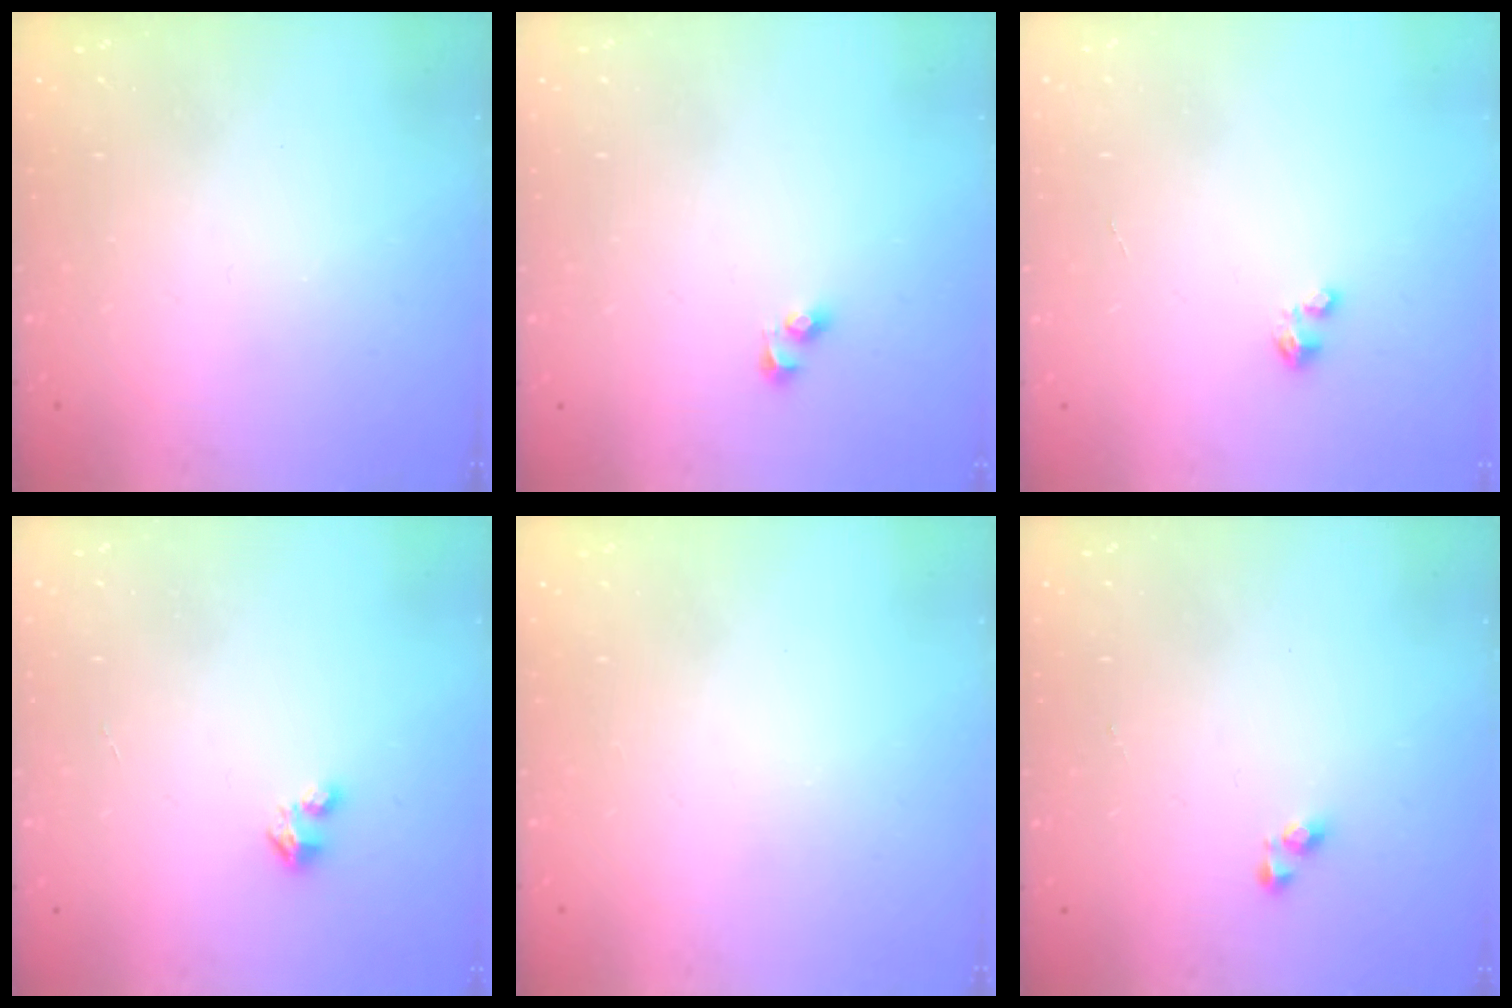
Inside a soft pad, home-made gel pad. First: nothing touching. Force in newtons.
{"total": 2.7, "press": 2.5, "slide": 1.2}
{"total": 1.6, "press": 1.6, "slide": 0.2}
{"total": 1.6, "press": 1.6, "slide": 0.2}
{"total": 0.0}
{"total": 3.9, "press": 3.8, "slide": 0.7}